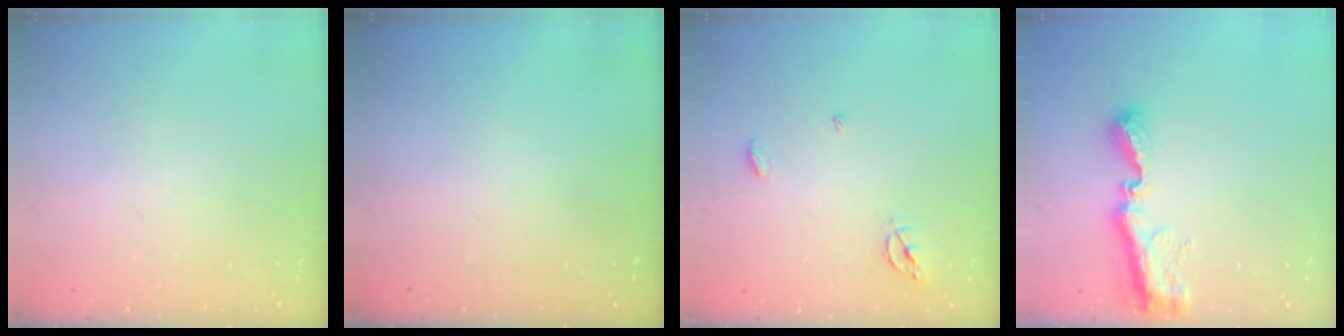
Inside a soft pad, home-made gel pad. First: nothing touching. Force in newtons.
{"total": 0.0}
{"total": 4.2, "press": 4.2, "slide": 0.3}
{"total": 9.9, "press": 9.9, "slide": 0.7}